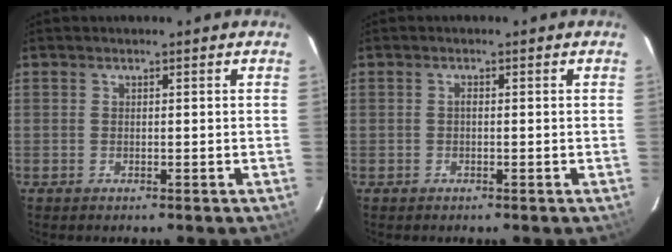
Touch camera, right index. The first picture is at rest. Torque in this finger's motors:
{"motor_torque": [0.43, 0.05, 0.12, 0.03]}